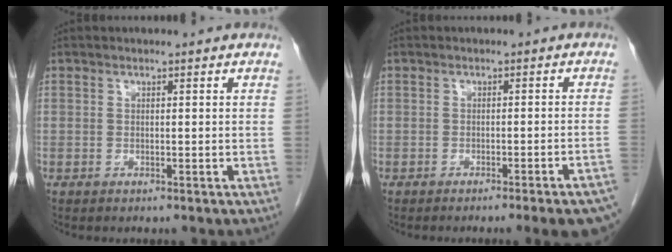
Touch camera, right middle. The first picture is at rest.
{"total": 8.2, "force": [-6.5, -0.3, 5.0], "torque": [-0.041, -0.010, -0.078]}